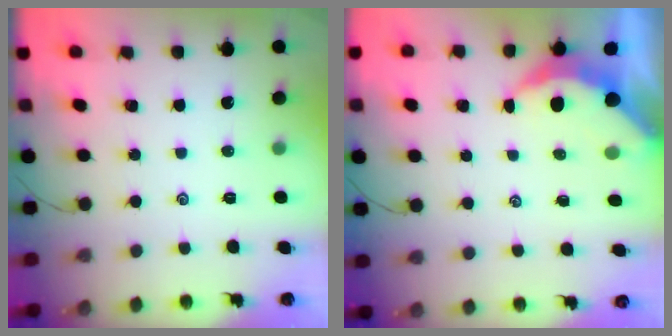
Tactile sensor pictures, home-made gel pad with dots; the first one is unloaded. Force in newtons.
{"total": 5.5, "press": 5.5, "slide": 0.6}